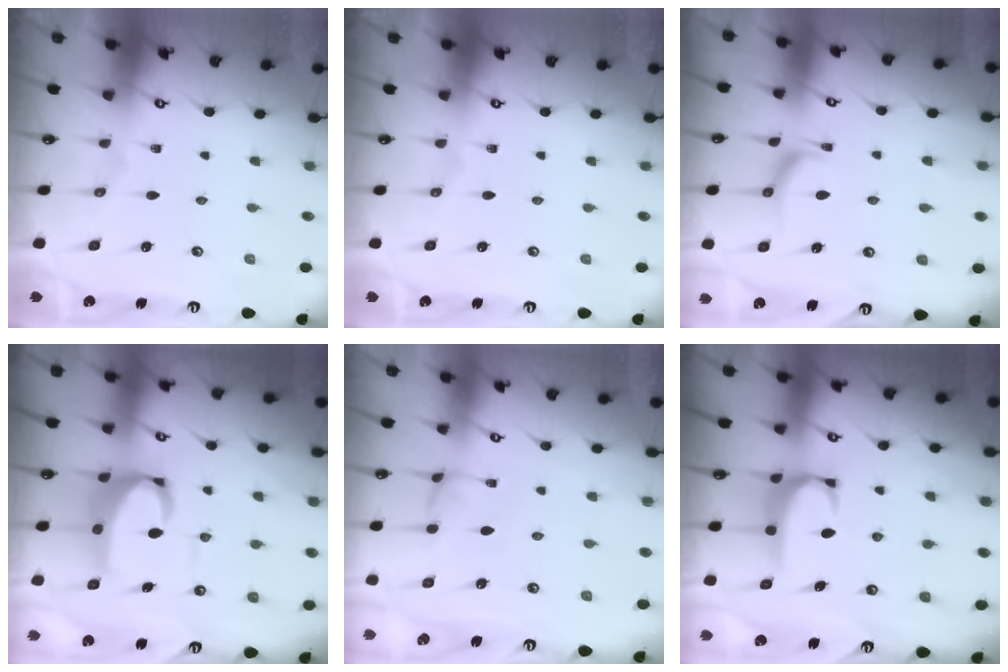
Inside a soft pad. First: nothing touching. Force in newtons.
{"total": 0.0}
{"total": 2.7, "press": 2.6, "slide": 0.5}
{"total": 8.0, "press": 7.9, "slide": 1.4}
{"total": 1.4, "press": 1.3, "slide": 0.4}
{"total": 2.0, "press": 1.9, "slide": 0.6}